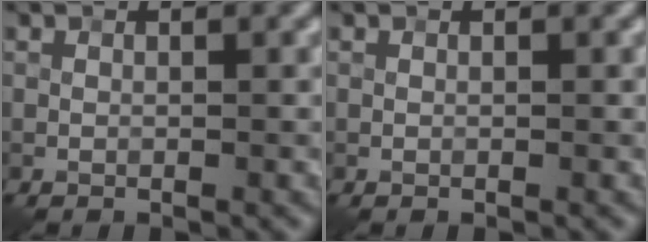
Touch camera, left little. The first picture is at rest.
{"total": 0.0}